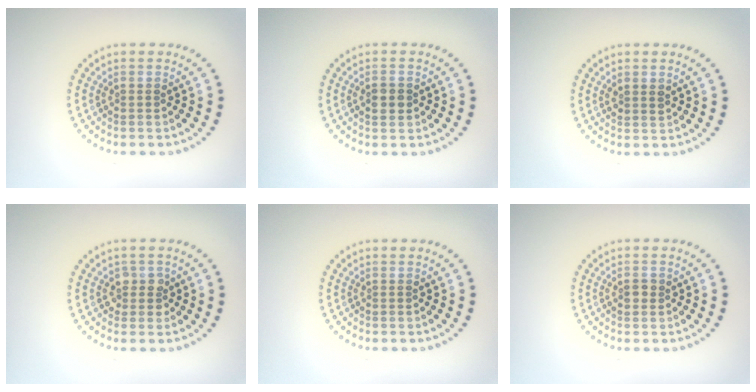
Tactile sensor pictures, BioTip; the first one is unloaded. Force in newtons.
{"total": 2.0, "press": 2.0, "slide": 0.2}
{"total": 1.2, "press": 1.0, "slide": 0.6}
{"total": 1.5, "press": 1.4, "slide": 0.6}
{"total": 0.0}
{"total": 1.1, "press": 1.1, "slide": 0.1}